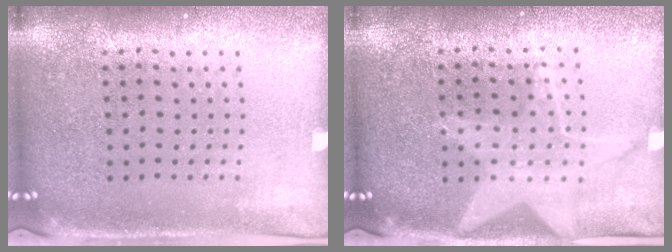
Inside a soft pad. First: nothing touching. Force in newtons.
{"total": 1.5, "press": 1.5, "slide": 0.1}